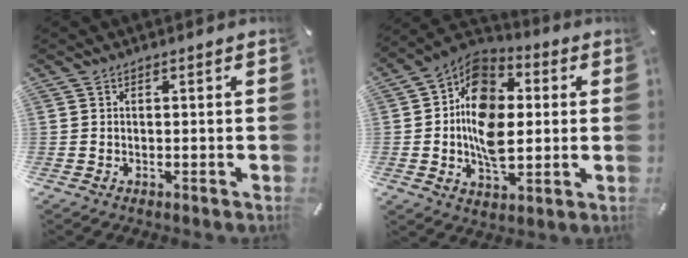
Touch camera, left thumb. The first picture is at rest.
{"total": 14.8, "force": [0.5, 10.1, 10.9], "torque": [-0.209, -0.007, 0.003]}